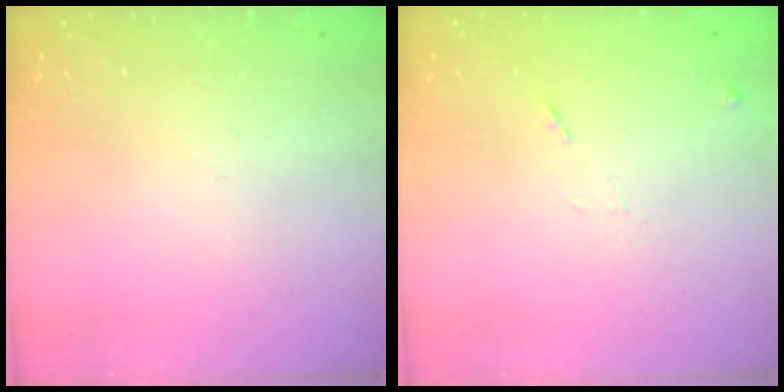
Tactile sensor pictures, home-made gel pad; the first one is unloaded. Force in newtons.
{"total": 5.7, "press": 5.7, "slide": 0.7}